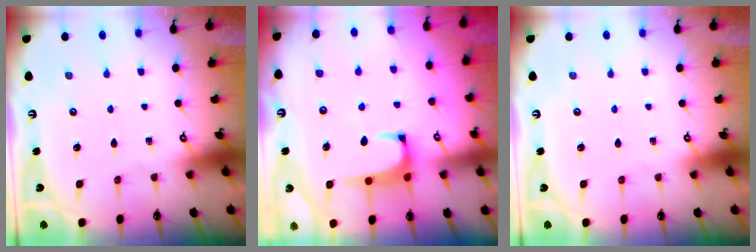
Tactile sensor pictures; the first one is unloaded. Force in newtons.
{"total": 0.9, "press": 0.6, "slide": 0.7}
{"total": 0.6, "press": 0.6, "slide": 0.1}